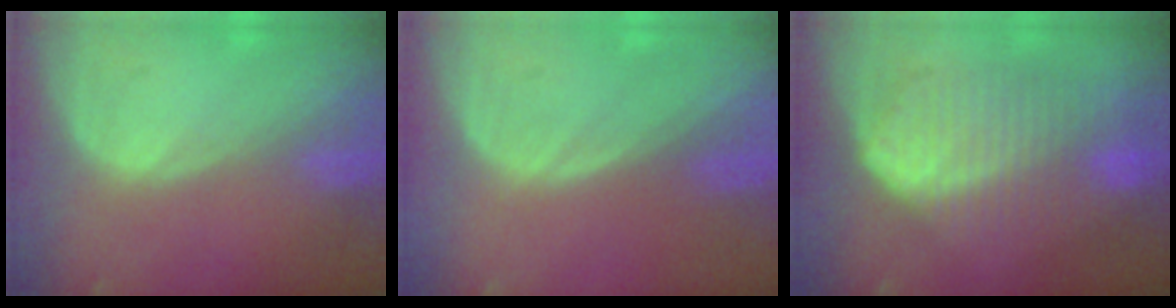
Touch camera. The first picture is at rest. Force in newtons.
{"total": 0.0}
{"total": 10.4, "press": 10.4, "slide": 0.5}